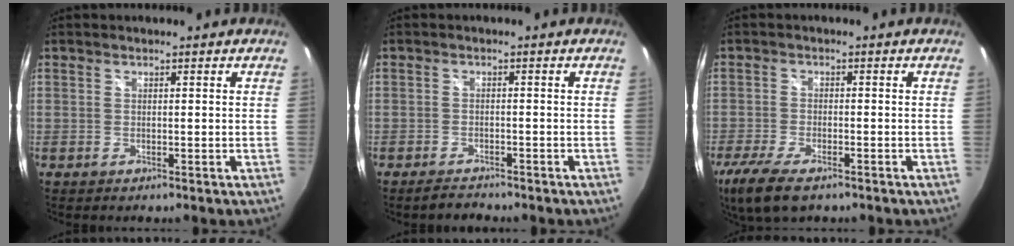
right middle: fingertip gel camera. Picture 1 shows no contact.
{"total": 2.5, "force": [-2.4, 0.7, 0.6], "torque": [-0.020, -0.002, -0.039]}
{"total": 9.6, "force": [-6.7, 3.2, 6.2], "torque": [-0.152, -0.035, -0.126]}